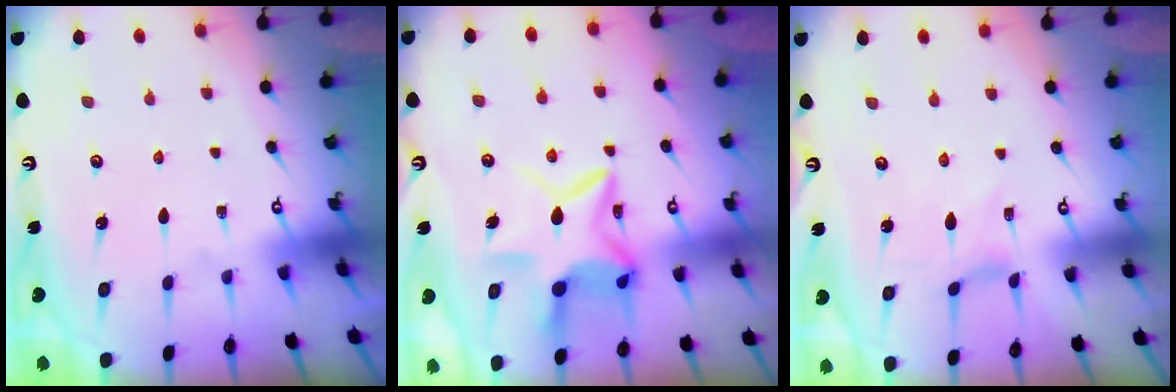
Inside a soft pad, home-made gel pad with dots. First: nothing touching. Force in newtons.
{"total": 11.5, "press": 11.4, "slide": 1.0}
{"total": 0.0}